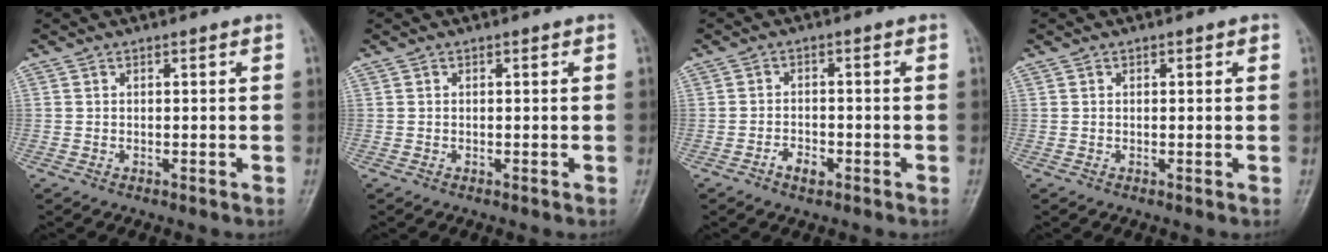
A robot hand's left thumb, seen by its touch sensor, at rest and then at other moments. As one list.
[{"total": 0.0}, {"total": 3.0, "force": [-1.8, 1.7, 1.7], "torque": [-0.025, 0.011, -0.030]}, {"total": 0.7, "force": [0.3, 0.4, 0.4], "torque": [0.000, 0.000, 0.002]}]